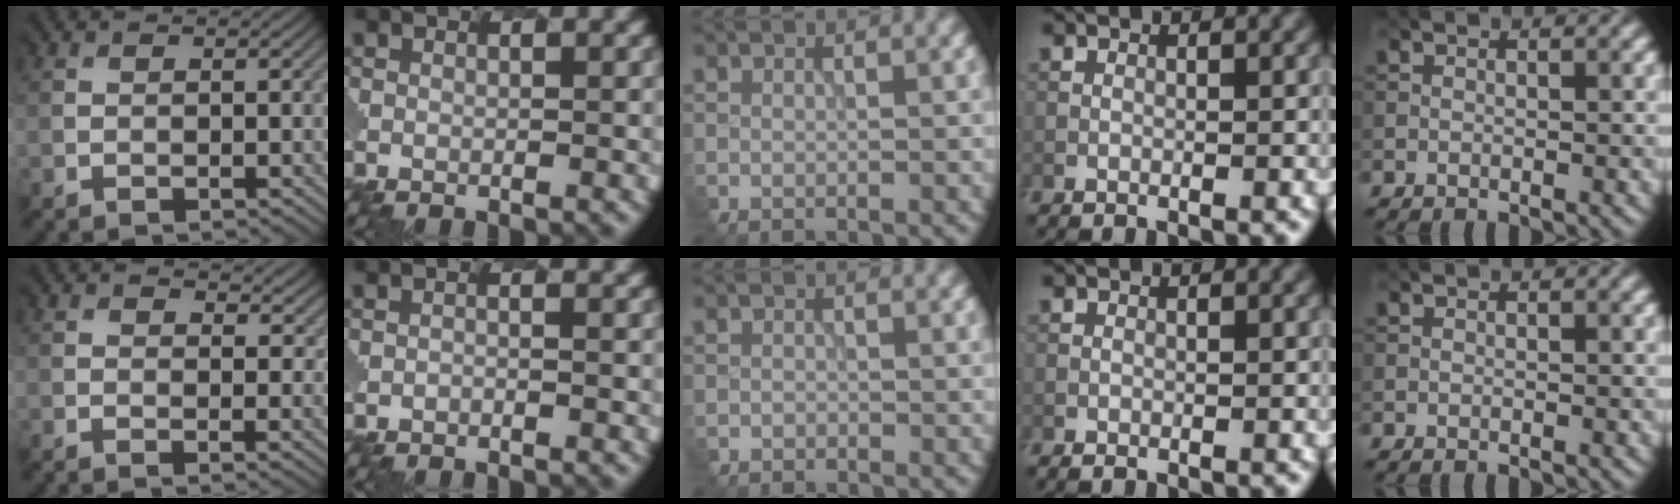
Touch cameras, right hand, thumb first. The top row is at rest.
{"thumb": {"total": 5.0, "force": [2.0, 2.7, 3.7], "torque": [-0.049, -0.004, 0.032]}, "index": {"total": 1.2, "force": [-1.1, -0.3, -0.4], "torque": [-0.008, 0.003, -0.017]}, "middle": {"total": 0.7, "force": [-0.5, -0.2, -0.5], "torque": [-0.003, 0.003, -0.006]}}